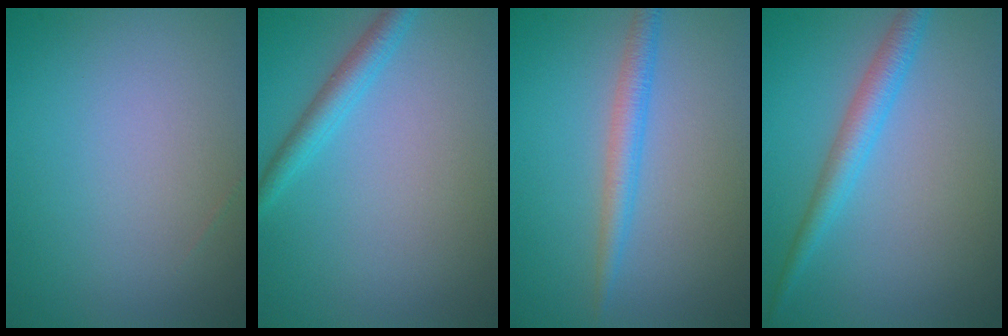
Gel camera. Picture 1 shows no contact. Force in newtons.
{"total": 2.3, "press": 2.3, "slide": 0.1}
{"total": 2.3, "press": 2.3, "slide": 0.1}
{"total": 2.9, "press": 2.9, "slide": 0.2}